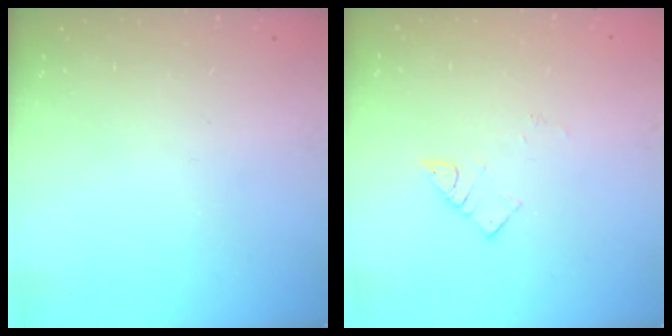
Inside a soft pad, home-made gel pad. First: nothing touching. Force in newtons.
{"total": 3.6, "press": 3.6, "slide": 0.3}